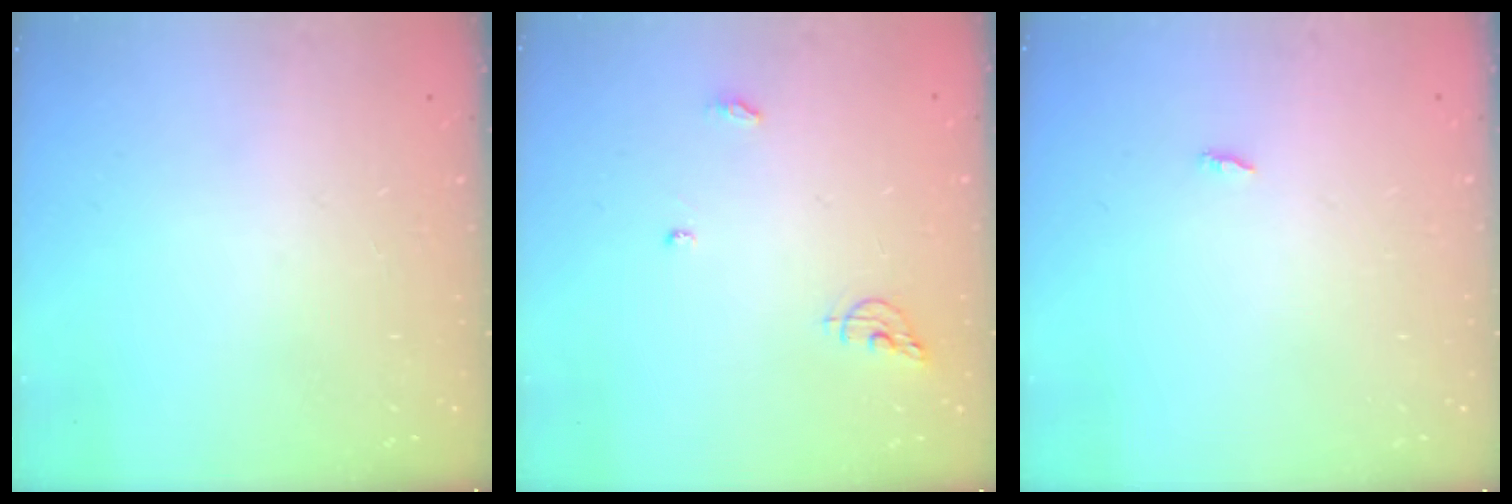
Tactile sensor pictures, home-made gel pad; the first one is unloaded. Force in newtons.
{"total": 6.5, "press": 6.5, "slide": 0.5}
{"total": 1.8, "press": 1.8, "slide": 0.2}